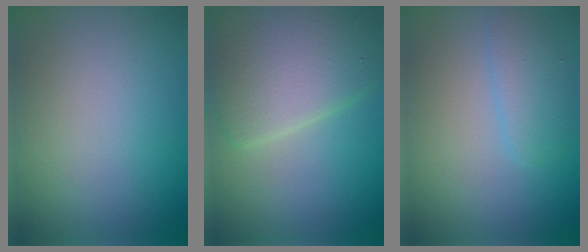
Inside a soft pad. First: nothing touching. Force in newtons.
{"total": 7.6, "press": 7.6, "slide": 0.3}
{"total": 1.9, "press": 1.9, "slide": 0.1}